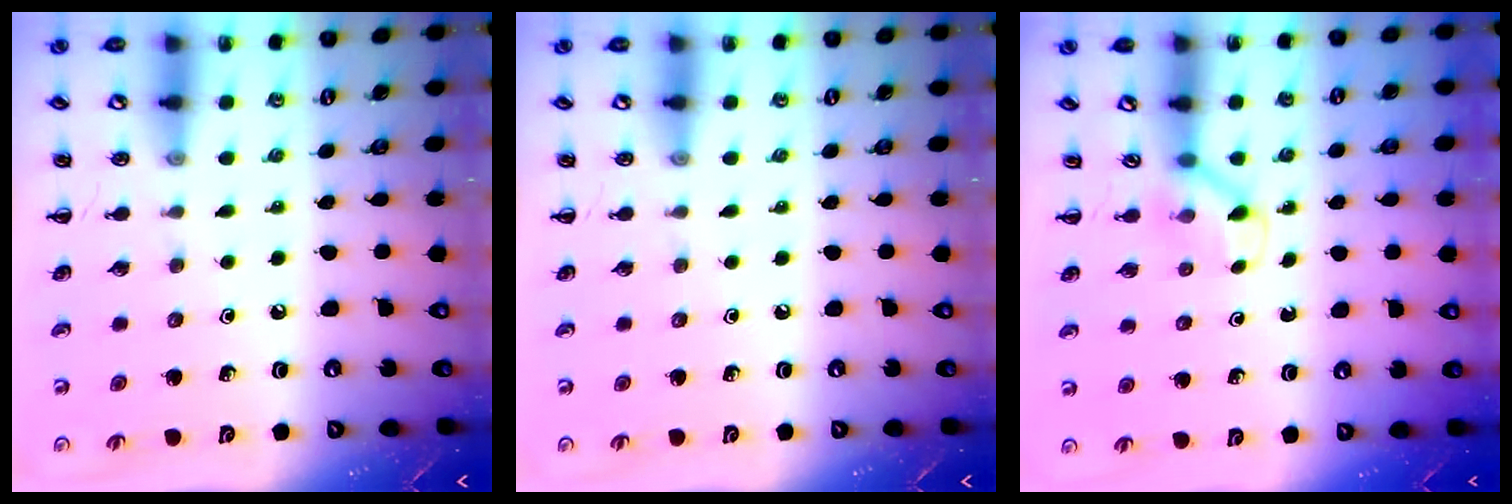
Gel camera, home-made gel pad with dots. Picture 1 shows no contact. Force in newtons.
{"total": 0.0}
{"total": 3.1, "press": 2.9, "slide": 1.2}